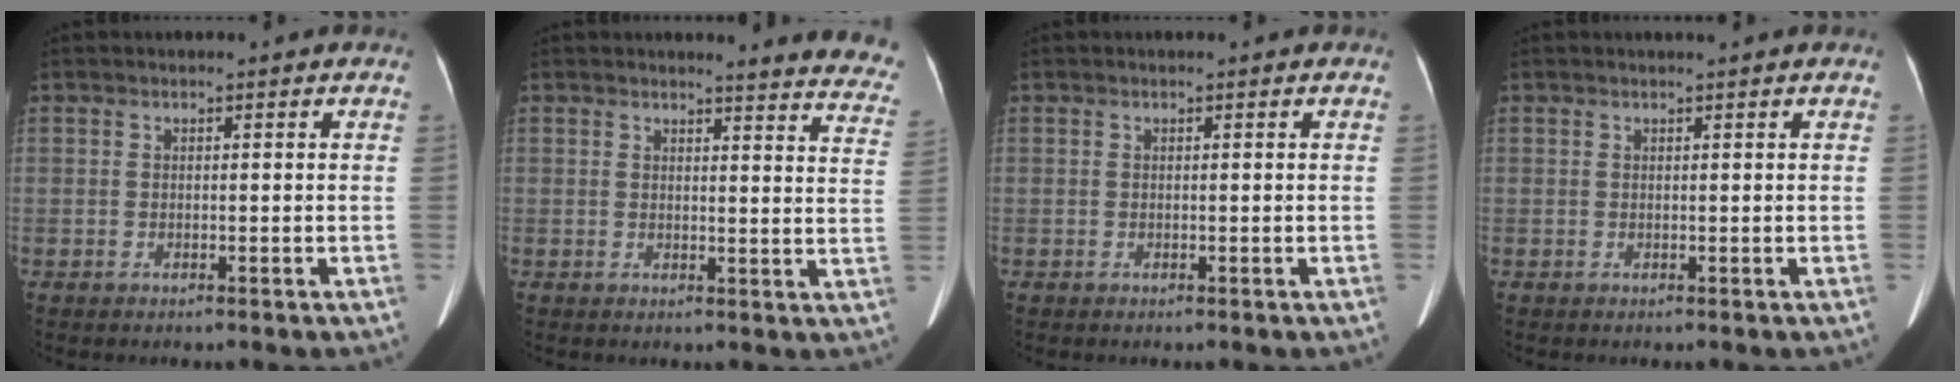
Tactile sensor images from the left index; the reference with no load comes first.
{"total": 11.6, "force": [11.3, 0.8, 2.6], "torque": [0.001, -0.088, 0.086]}
{"total": 0.0}
{"total": 0.8, "force": [0.6, -0.2, 0.4], "torque": [-0.008, 0.002, 0.017]}